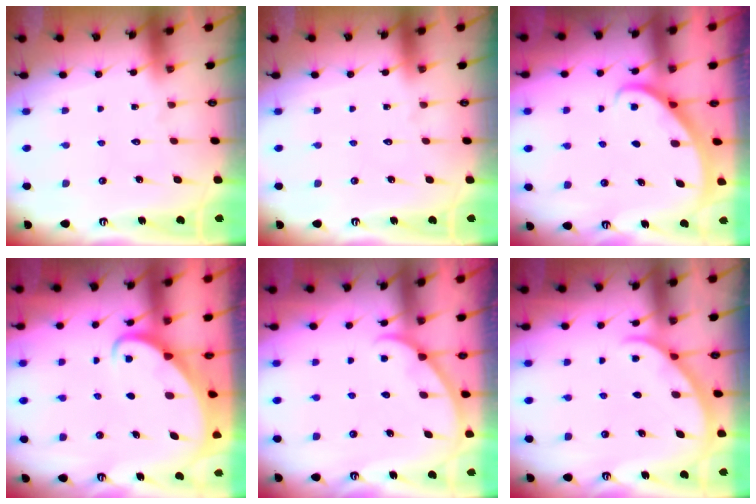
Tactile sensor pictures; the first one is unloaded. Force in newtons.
{"total": 0.0}
{"total": 2.4, "press": 2.4, "slide": 0.2}
{"total": 2.4, "press": 2.4, "slide": 0.2}
{"total": 3.7, "press": 3.7, "slide": 0.2}
{"total": 2.0, "press": 2.0, "slide": 0.2}